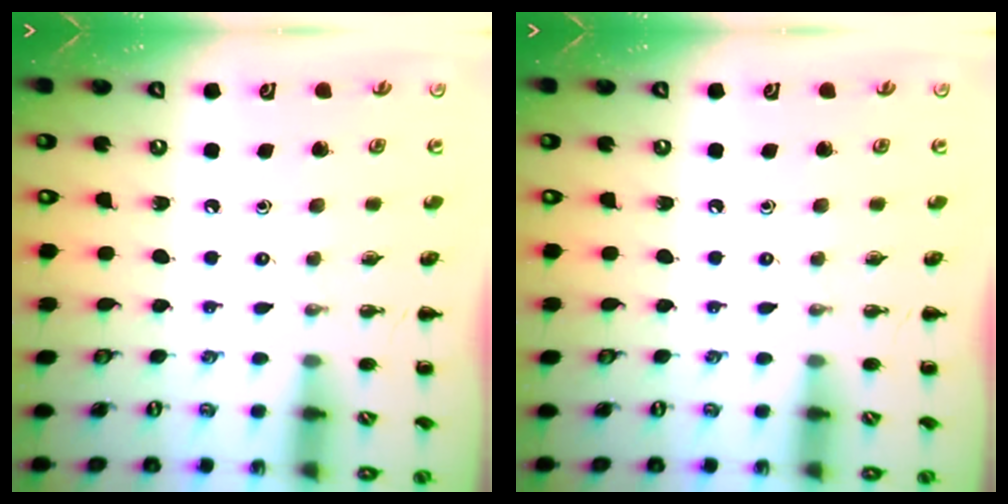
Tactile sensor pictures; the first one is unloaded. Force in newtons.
{"total": 0.0}